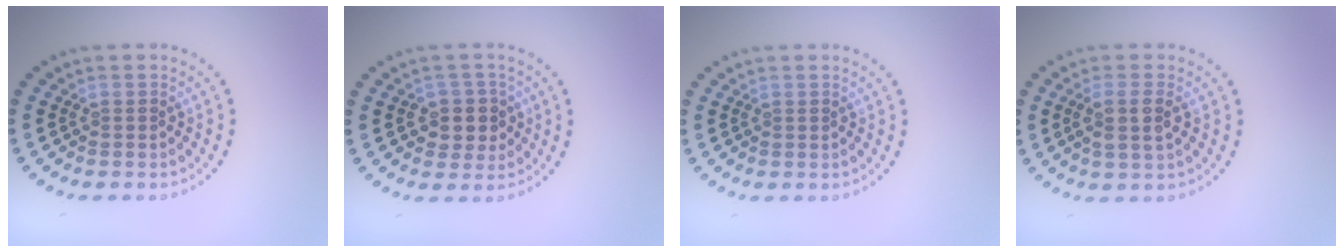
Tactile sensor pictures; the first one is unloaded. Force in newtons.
{"total": 2.9, "press": 2.7, "slide": 1.2}
{"total": 0.0}
{"total": 2.5, "press": 2.2, "slide": 1.2}